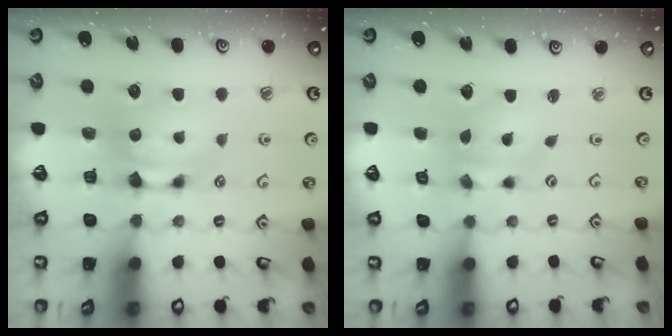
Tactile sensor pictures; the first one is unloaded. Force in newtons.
{"total": 1.3, "press": 0.1, "slide": 1.3}